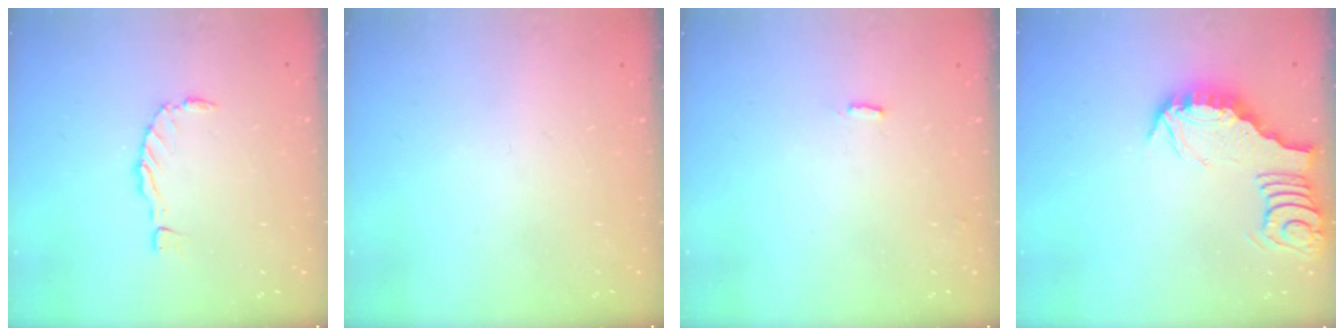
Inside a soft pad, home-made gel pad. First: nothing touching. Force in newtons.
{"total": 0.0}
{"total": 3.6, "press": 3.6, "slide": 0.3}
{"total": 3.5, "press": 3.5, "slide": 0.3}